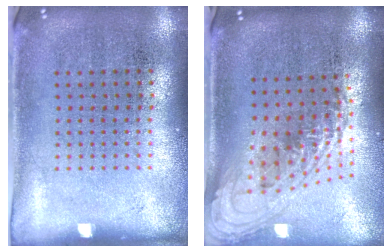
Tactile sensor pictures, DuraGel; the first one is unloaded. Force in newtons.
{"total": 2.1, "press": 1.7, "slide": 1.3}